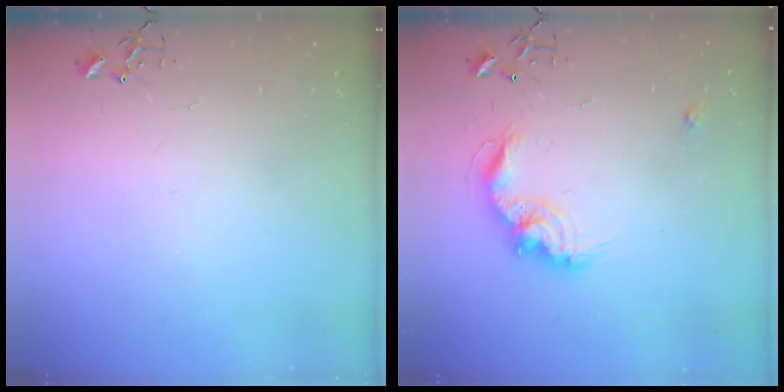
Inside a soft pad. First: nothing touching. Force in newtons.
{"total": 12.6, "press": 12.6, "slide": 0.4}